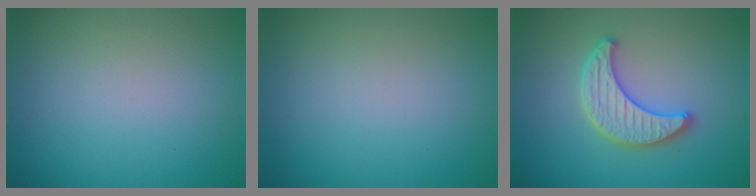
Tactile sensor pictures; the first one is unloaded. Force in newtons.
{"total": 0.0}
{"total": 3.8, "press": 3.7, "slide": 0.9}